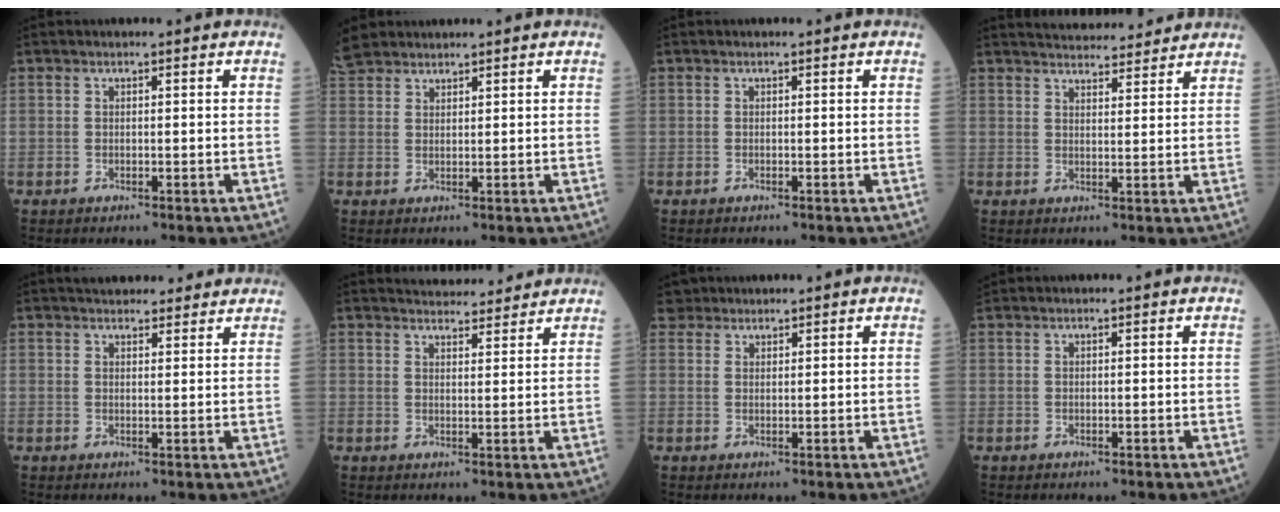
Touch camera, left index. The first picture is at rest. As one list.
[{"total": 5.7, "force": [5.3, 1.9, 1.1], "torque": [-0.032, 0.023, 0.110]}, {"total": 0.0}, {"total": 10.3, "force": [9.8, 1.7, 2.5], "torque": [-0.034, 0.014, 0.132]}, {"total": 9.0, "force": [8.0, 2.8, 3.0], "torque": [-0.032, 0.022, 0.101]}, {"total": 8.2, "force": [7.9, 1.4, 1.7], "torque": [-0.023, 0.012, 0.102]}, {"total": 2.0, "force": [1.8, 0.4, -0.6], "torque": [0.003, 0.014, 0.037]}, {"total": 1.3, "force": [1.2, 0.2, 0.2], "torque": [-0.011, 0.021, 0.026]}]